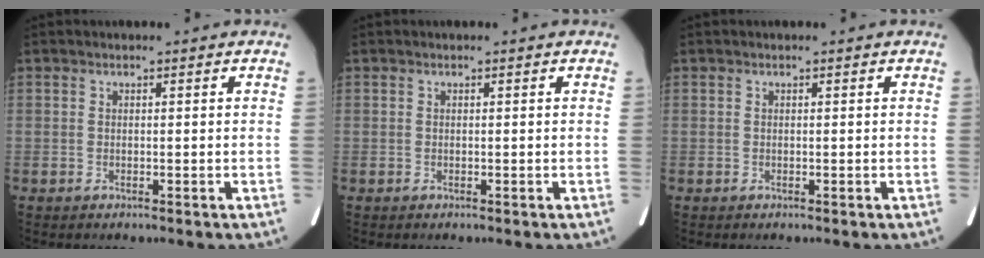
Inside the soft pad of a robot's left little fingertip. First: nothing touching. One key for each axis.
{"total": 0.0}
{"total": 0.0}